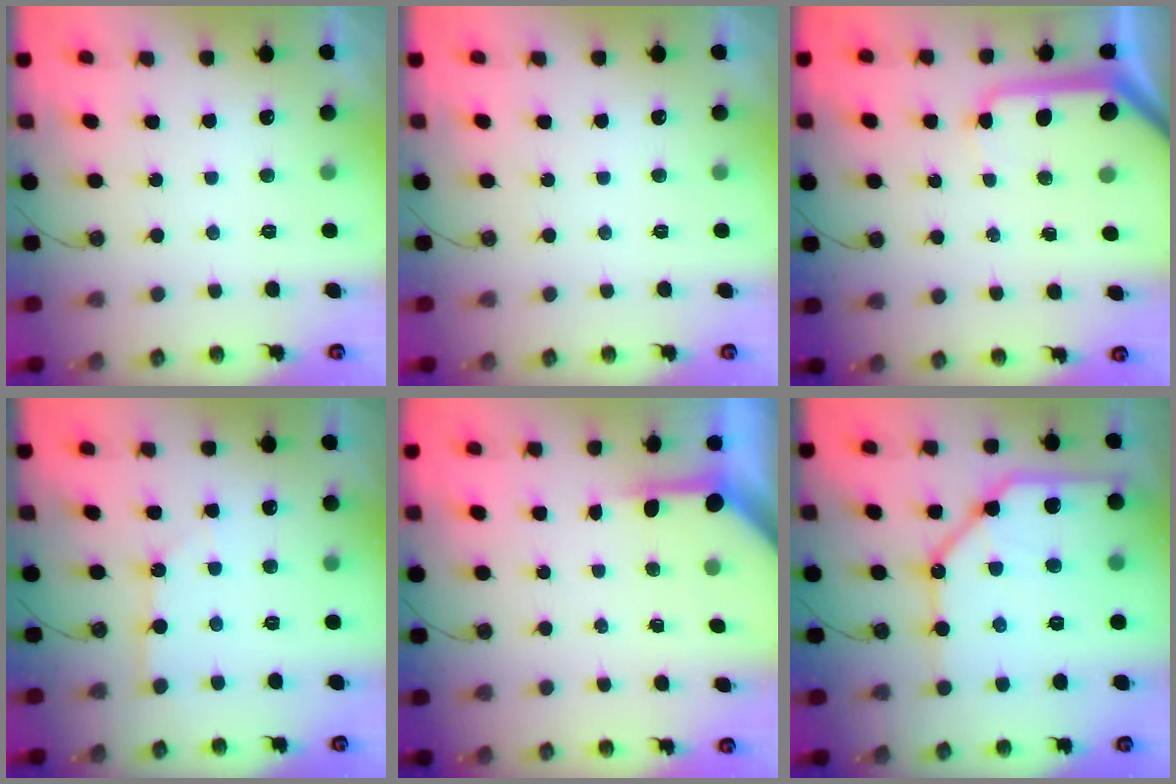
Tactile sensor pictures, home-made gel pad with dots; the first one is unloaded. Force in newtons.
{"total": 0.0}
{"total": 10.5, "press": 10.4, "slide": 1.1}
{"total": 2.0, "press": 2.0, "slide": 0.3}
{"total": 3.9, "press": 3.9, "slide": 0.3}
{"total": 20.4, "press": 20.2, "slide": 2.5}